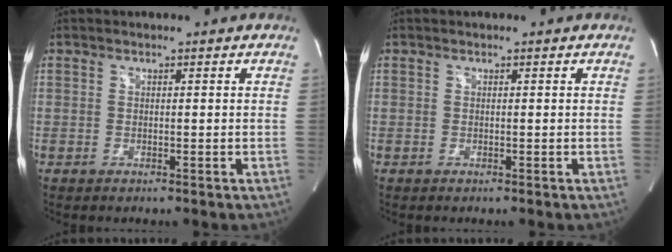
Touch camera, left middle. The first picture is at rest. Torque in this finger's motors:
{"motor_torque": [-0.04, -0.01, 0.02, 0.00]}